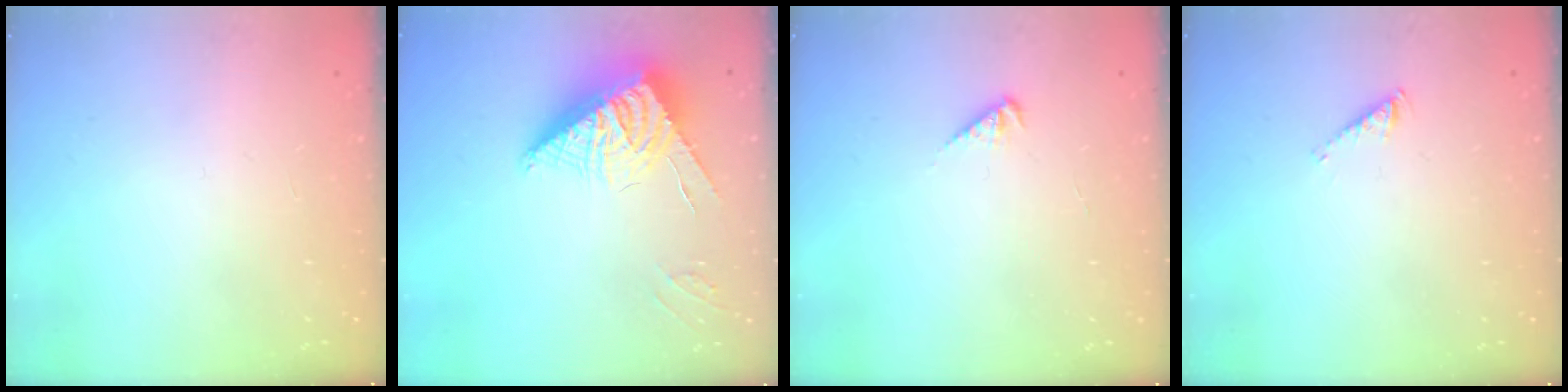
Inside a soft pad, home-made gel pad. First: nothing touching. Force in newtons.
{"total": 9.3, "press": 9.3, "slide": 1.1}
{"total": 2.4, "press": 2.3, "slide": 0.5}
{"total": 2.9, "press": 2.9, "slide": 0.5}